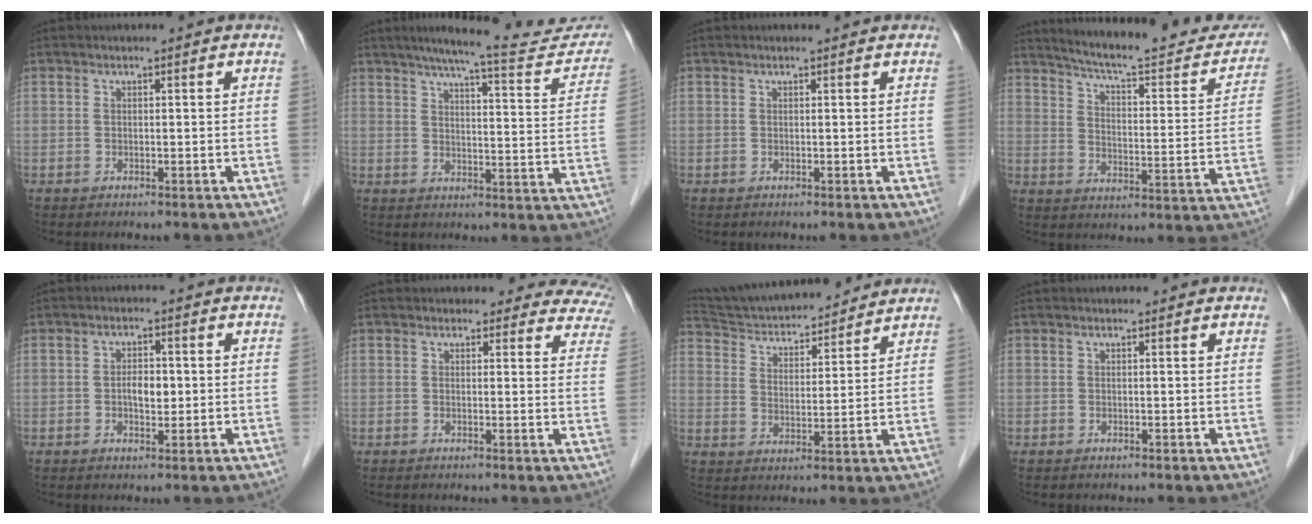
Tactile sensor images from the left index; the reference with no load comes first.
{"total": 18.7, "force": [16.6, 2.2, 8.3], "torque": [-0.104, -0.018, 0.202]}
{"total": 0.8, "force": [0.7, 0.0, 0.2], "torque": [-0.010, 0.005, 0.008]}
{"total": 22.8, "force": [20.7, 3.4, 8.9], "torque": [-0.121, -0.044, 0.264]}
{"total": 3.0, "force": [-0.3, 1.6, 2.5], "torque": [-0.044, 0.003, -0.004]}
{"total": 12.1, "force": [11.1, 4.6, 1.2], "torque": [0.041, -0.038, 0.075]}
{"total": 16.2, "force": [15.2, 2.5, 5.0], "torque": [-0.086, 0.020, 0.245]}
{"total": 0.9, "force": [0.9, 0.2, 0.1], "torque": [-0.012, 0.012, 0.010]}